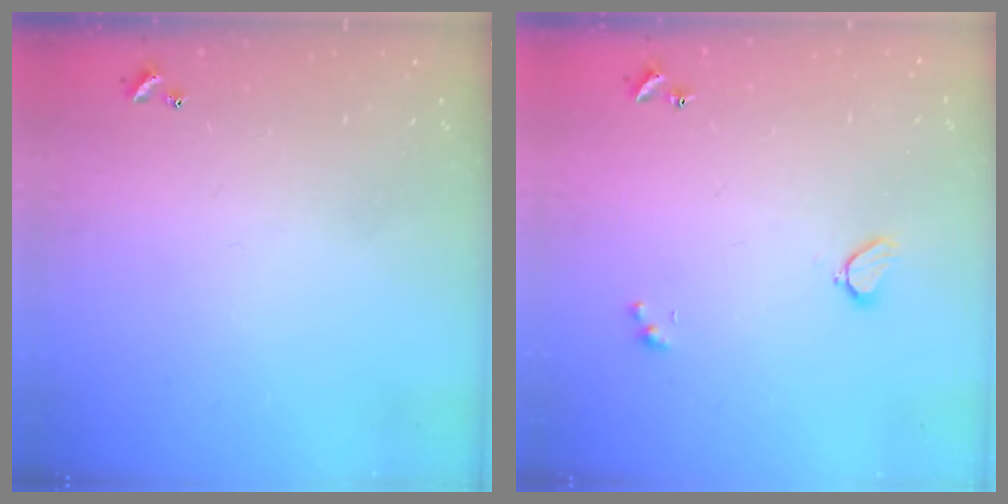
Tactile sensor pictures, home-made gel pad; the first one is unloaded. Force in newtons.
{"total": 1.9, "press": 1.9, "slide": 0.6}